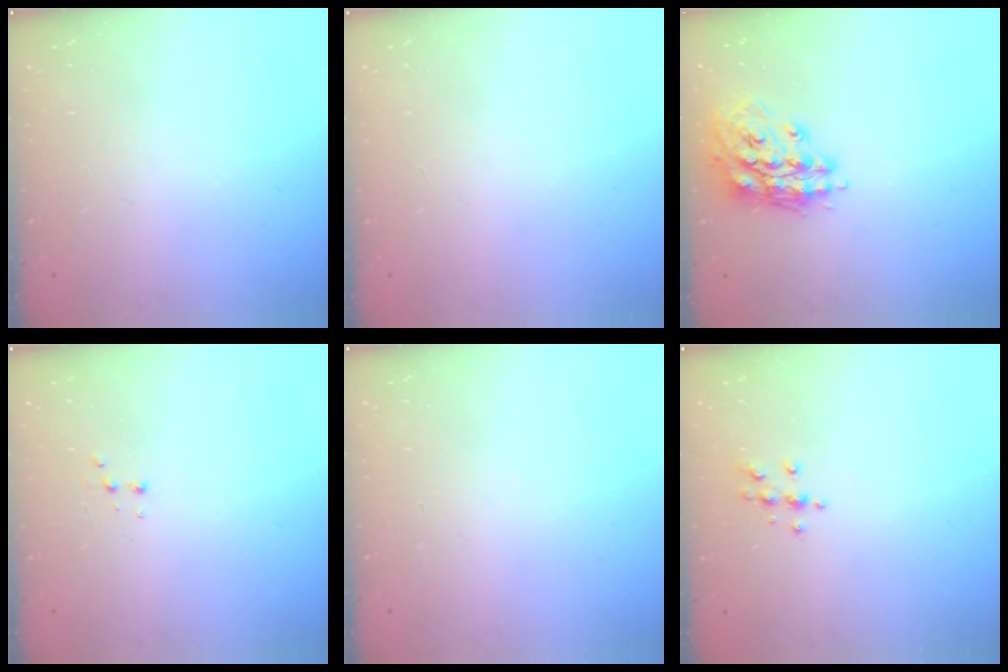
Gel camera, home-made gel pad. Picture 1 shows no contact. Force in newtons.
{"total": 0.0}
{"total": 14.9, "press": 14.9, "slide": 1.6}
{"total": 2.5, "press": 2.4, "slide": 0.8}
{"total": 0.0}
{"total": 6.2, "press": 6.1, "slide": 1.3}